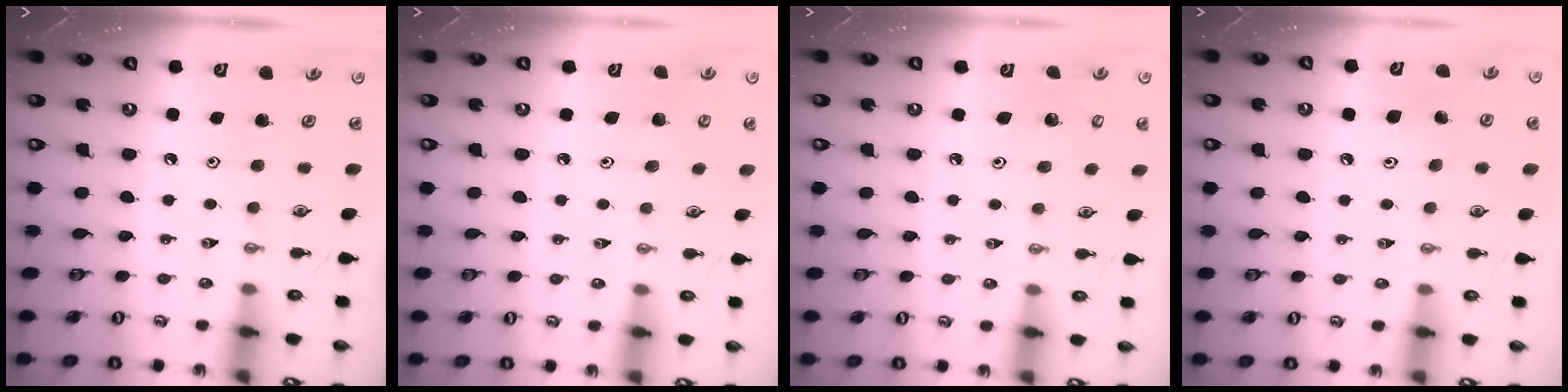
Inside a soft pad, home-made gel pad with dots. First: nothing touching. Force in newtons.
{"total": 3.4, "press": 3.4, "slide": 0.4}
{"total": 6.1, "press": 6.1, "slide": 0.6}
{"total": 5.8, "press": 5.6, "slide": 1.5}